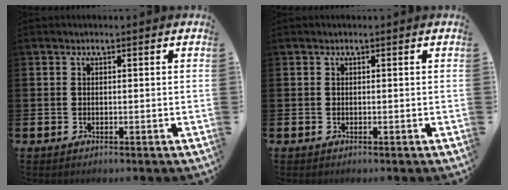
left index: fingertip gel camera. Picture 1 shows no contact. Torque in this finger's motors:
{"motor_torque": [-0.04, 0.02, -0.01, 0.00]}